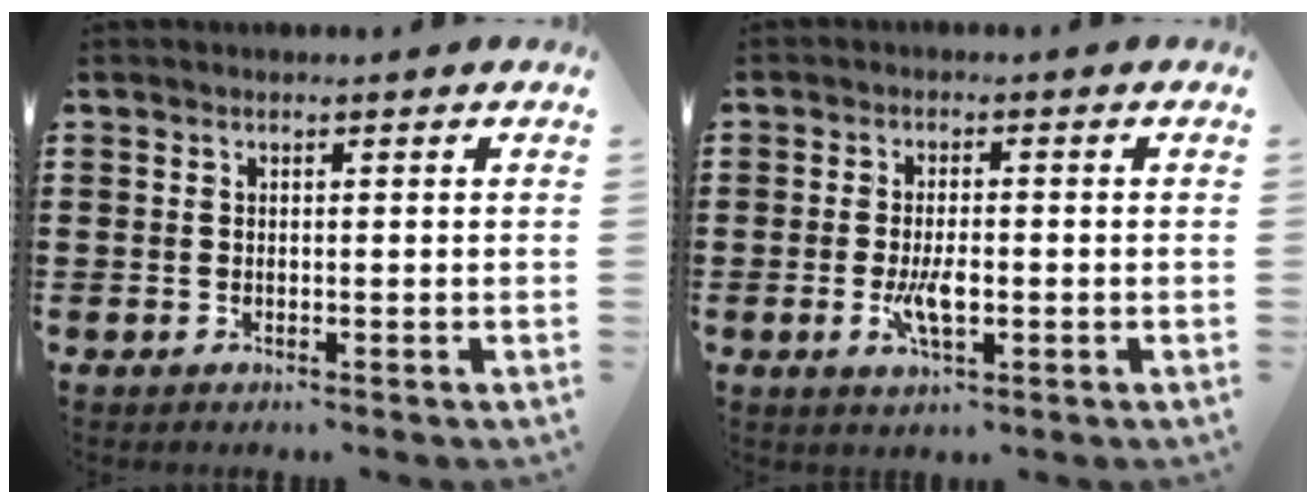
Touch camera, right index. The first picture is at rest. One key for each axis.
{"total": 4.7, "fx": -1.1, "fy": 1.7, "fz": 4.3, "tx": -0.085, "ty": 0.000, "tz": -0.022}